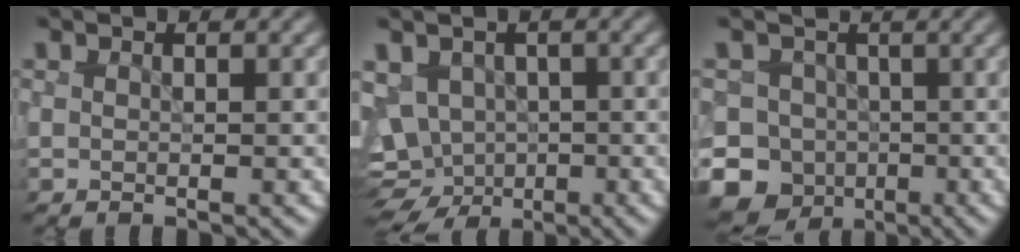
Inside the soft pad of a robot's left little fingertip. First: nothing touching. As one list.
[{"total": 7.2, "force": [-1.8, 5.9, 3.7], "torque": [-0.053, -0.013, -0.007]}, {"total": 11.3, "force": [-5.1, 9.6, 2.9], "torque": [-0.045, -0.017, -0.096]}]